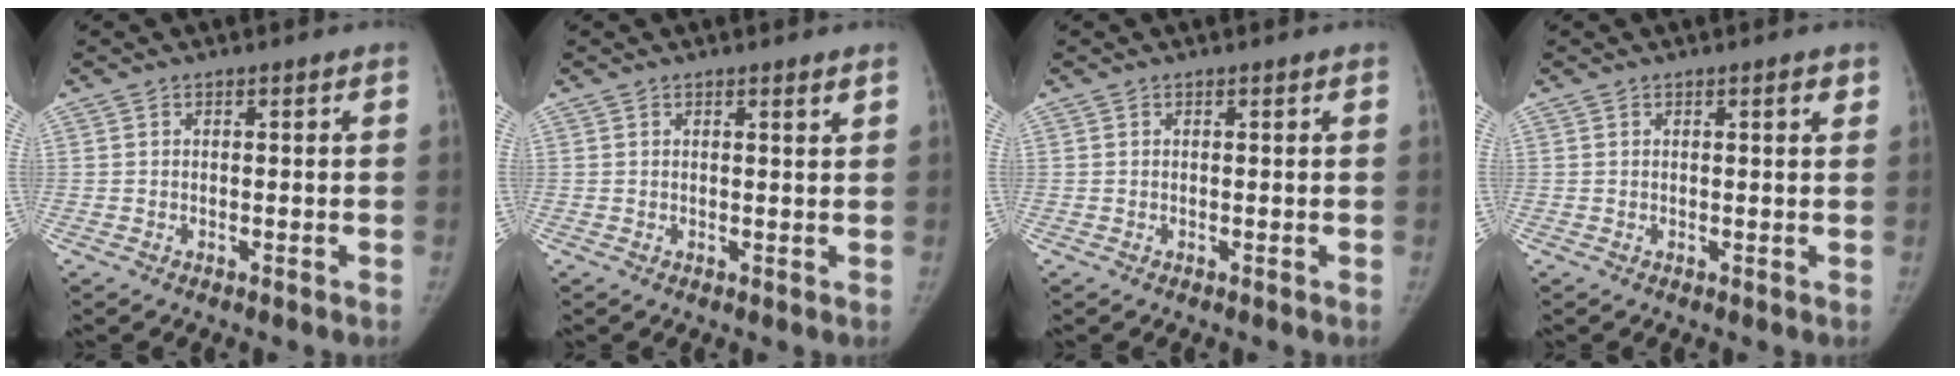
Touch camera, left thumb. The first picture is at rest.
{"total": 0.8, "force": [0.6, 0.0, 0.6], "torque": [-0.009, -0.004, 0.008]}
{"total": 0.0}
{"total": 1.6, "force": [0.9, 0.3, 1.3], "torque": [-0.015, -0.003, 0.010]}